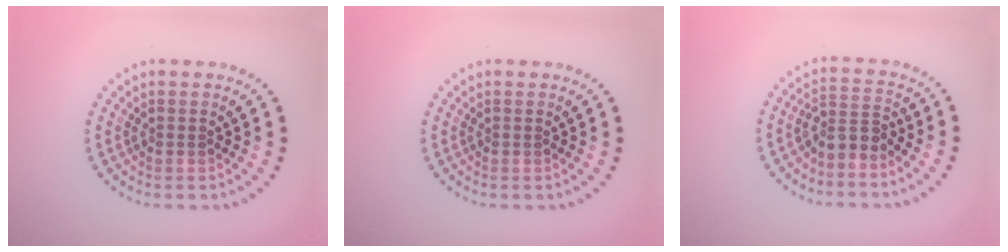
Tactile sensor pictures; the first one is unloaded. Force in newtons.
{"total": 0.0}
{"total": 2.5, "press": 1.9, "slide": 1.7}